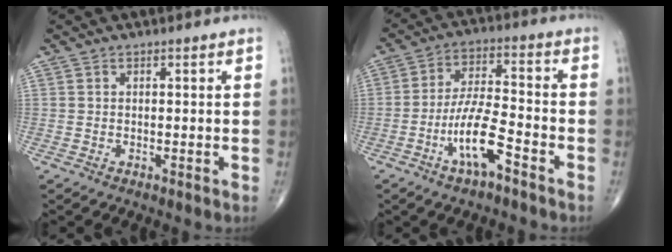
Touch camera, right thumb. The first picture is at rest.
{"total": 10.1, "force": [-5.1, 2.7, 8.3], "torque": [-0.164, 0.034, -0.094]}